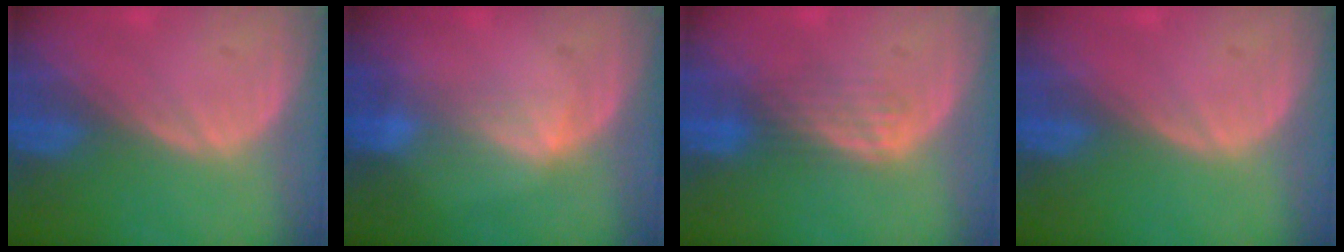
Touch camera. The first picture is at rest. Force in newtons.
{"total": 2.4, "press": 2.4, "slide": 0.4}
{"total": 3.4, "press": 3.0, "slide": 1.6}
{"total": 0.0}